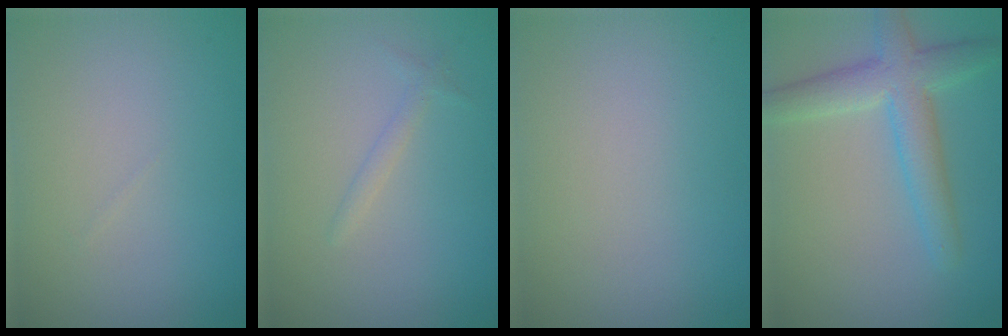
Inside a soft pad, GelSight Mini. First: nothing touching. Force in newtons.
{"total": 1.0, "press": 1.0, "slide": 0.0}
{"total": 0.0}
{"total": 4.7, "press": 4.7, "slide": 0.3}